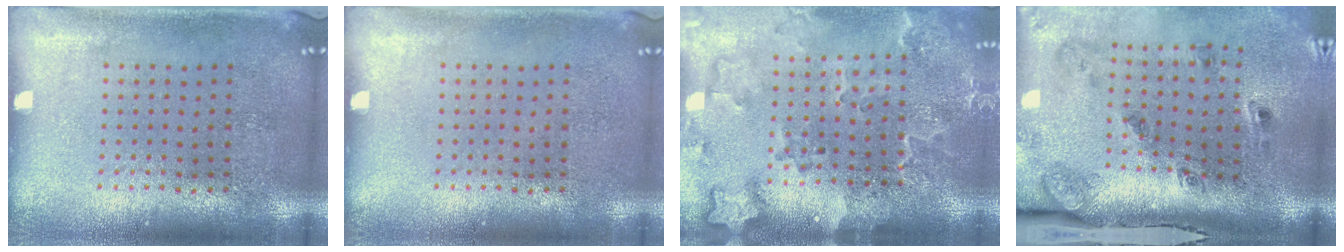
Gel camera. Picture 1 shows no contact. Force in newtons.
{"total": 0.0}
{"total": 2.9, "press": 2.3, "slide": 1.8}
{"total": 2.9, "press": 1.8, "slide": 2.3}